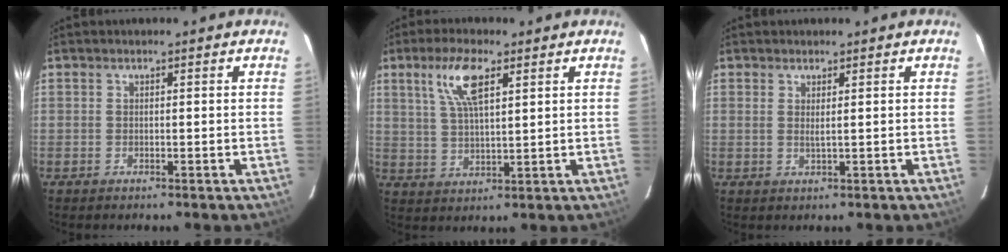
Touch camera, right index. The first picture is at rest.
{"total": 8.3, "force": [4.0, 2.5, 6.8], "torque": [-0.133, 0.009, 0.081]}
{"total": 1.3, "force": [0.6, -0.1, 1.2], "torque": [-0.021, -0.001, 0.010]}